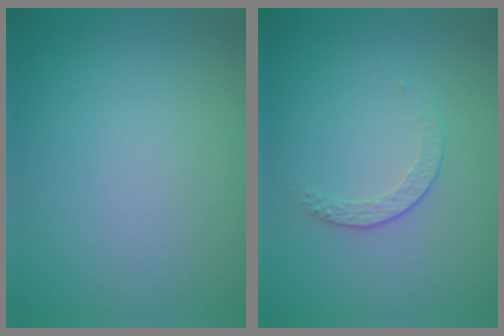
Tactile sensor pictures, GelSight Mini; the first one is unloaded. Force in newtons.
{"total": 1.5, "press": 0.9, "slide": 1.2}